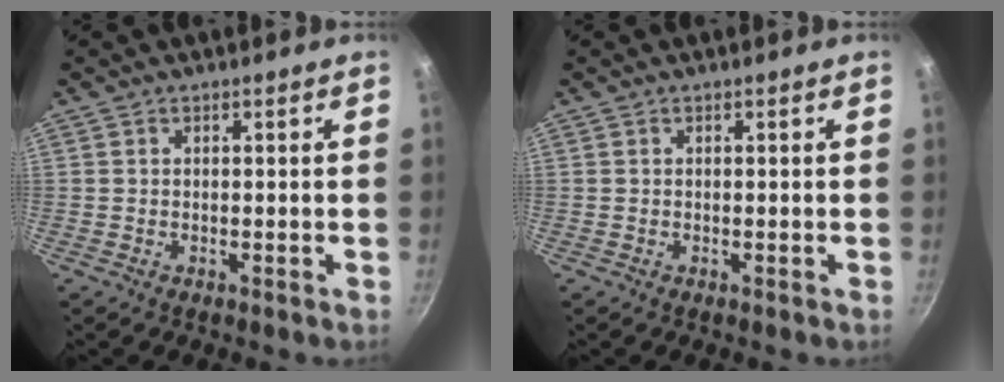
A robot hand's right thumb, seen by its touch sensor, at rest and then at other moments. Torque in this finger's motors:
{"motor_torque": [-0.01, 0.01, 0.00, 0.00, 0.00]}